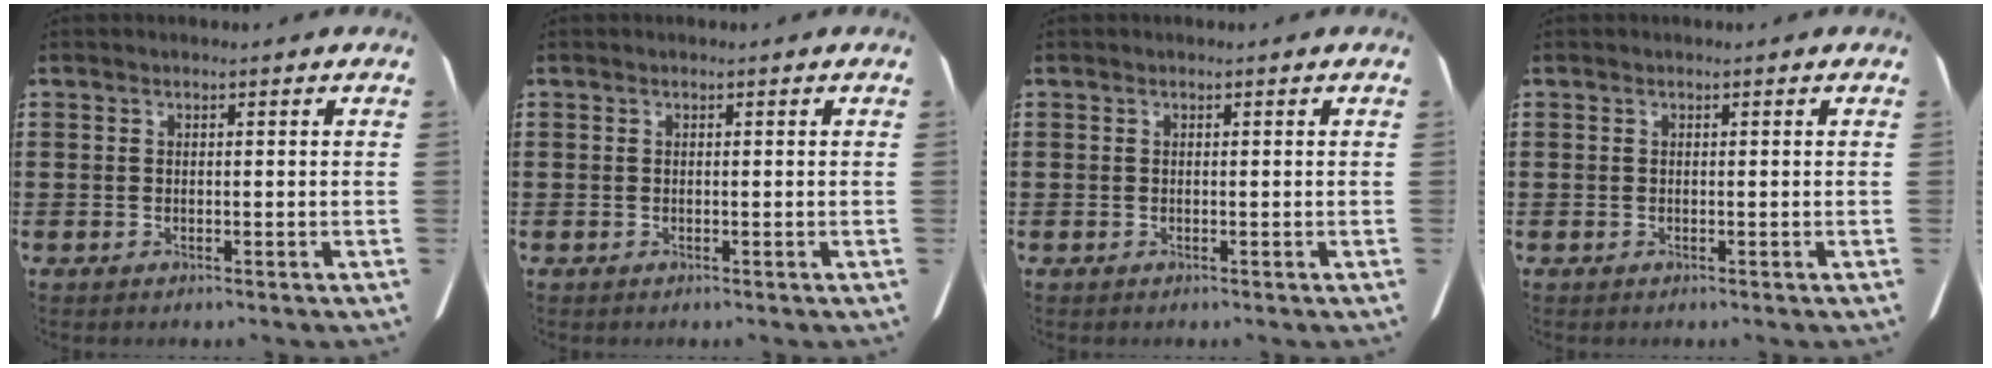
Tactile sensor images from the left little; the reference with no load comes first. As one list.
[{"total": 0.0}, {"total": 0.0}, {"total": 0.0}]